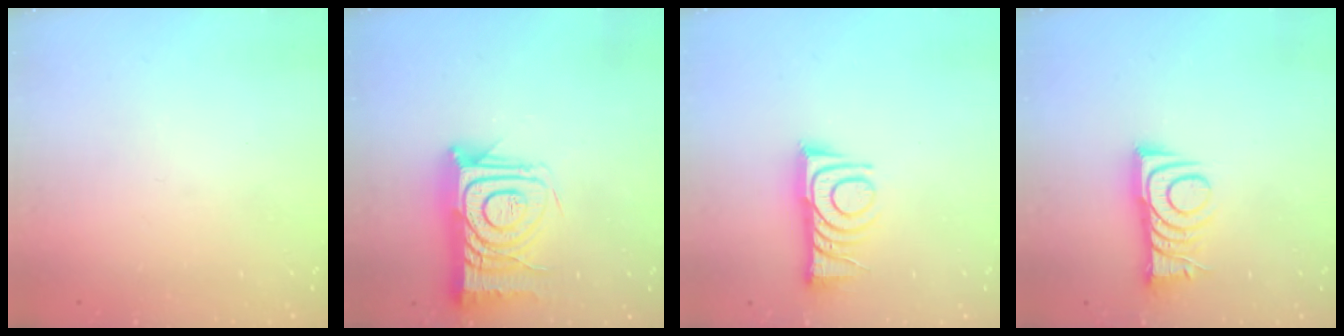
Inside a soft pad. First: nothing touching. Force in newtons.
{"total": 15.4, "press": 15.3, "slide": 1.4}
{"total": 10.3, "press": 10.3, "slide": 0.6}
{"total": 9.0, "press": 9.0, "slide": 0.1}